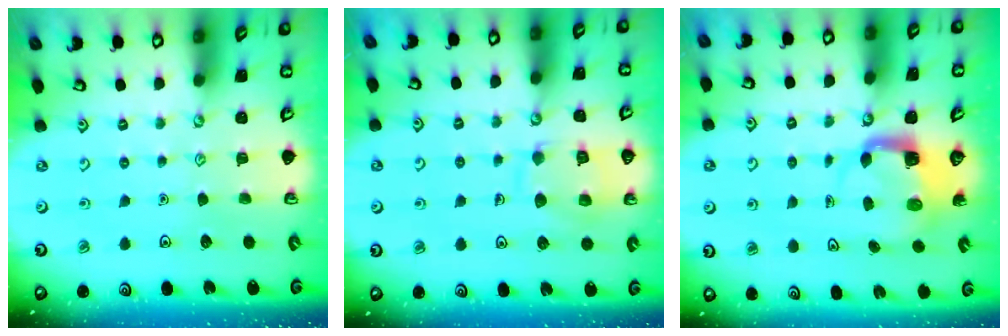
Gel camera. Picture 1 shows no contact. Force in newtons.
{"total": 11.6, "press": 11.6, "slide": 1.1}
{"total": 4.0, "press": 4.0, "slide": 0.4}